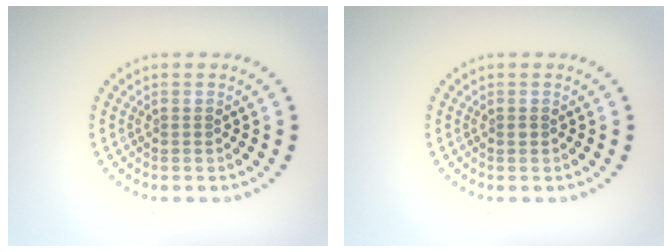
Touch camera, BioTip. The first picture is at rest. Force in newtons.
{"total": 0.5, "press": 0.5, "slide": 0.1}